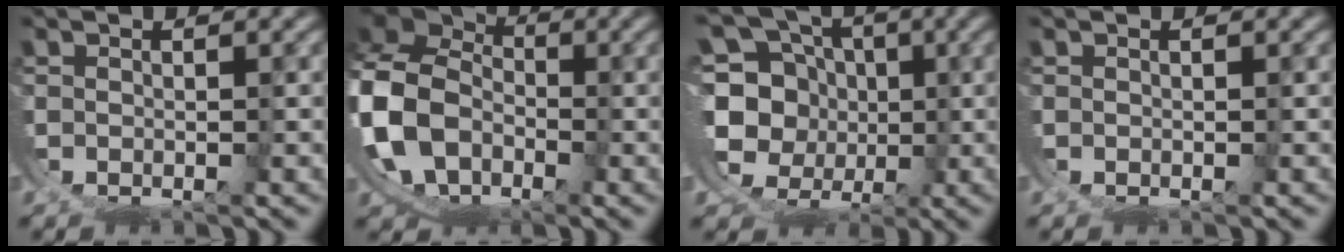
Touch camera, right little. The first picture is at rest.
{"total": 13.5, "force": [0.9, 12.0, 6.1], "torque": [-0.186, -0.033, 0.014]}
{"total": 14.1, "force": [0.4, 13.1, 5.3], "torque": [-0.135, -0.058, 0.010]}
{"total": 0.0}